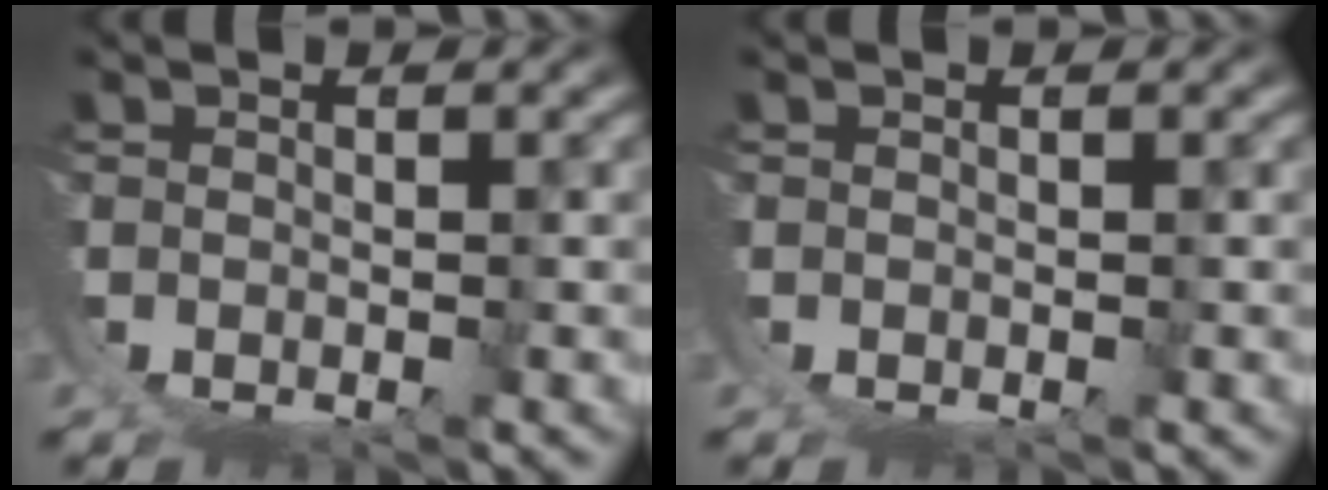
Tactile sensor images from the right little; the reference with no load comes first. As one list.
[{"total": 0.0}]